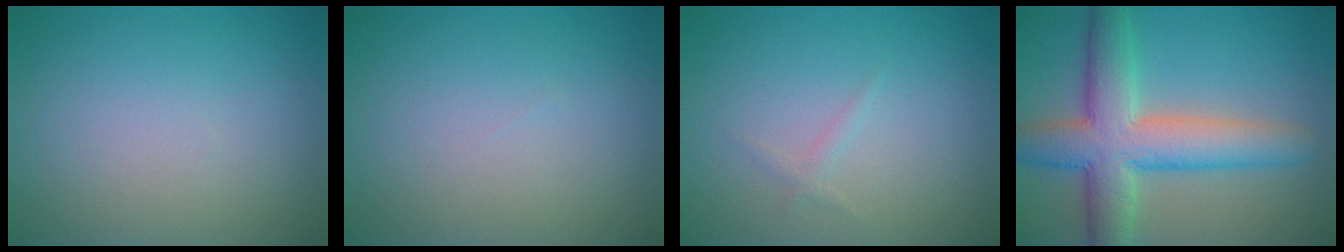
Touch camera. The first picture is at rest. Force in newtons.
{"total": 0.0}
{"total": 0.7, "press": 0.7, "slide": 0.0}
{"total": 8.6, "press": 8.6, "slide": 0.5}